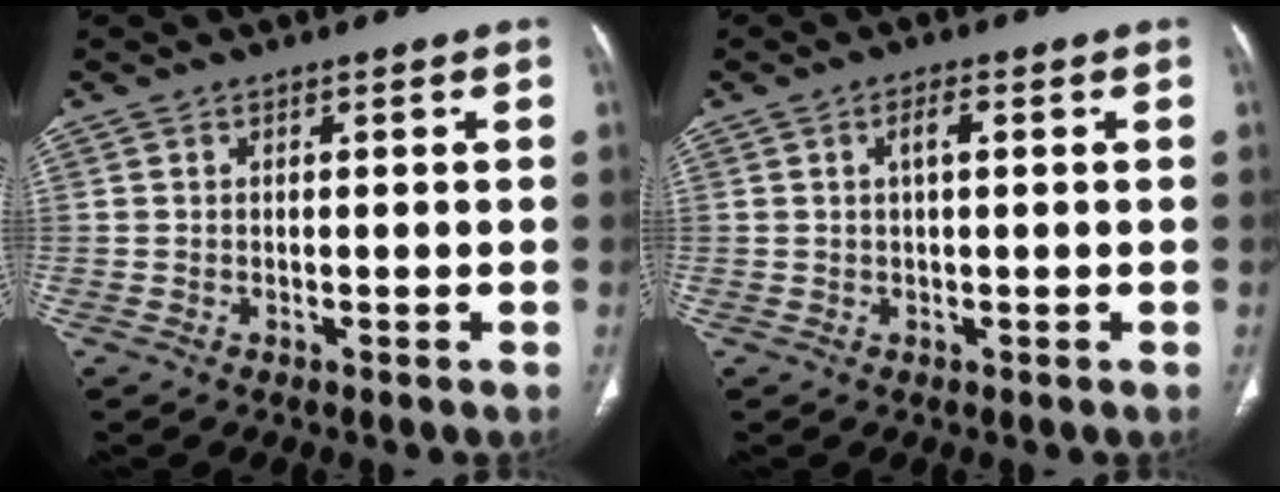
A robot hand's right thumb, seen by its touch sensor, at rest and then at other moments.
{"total": 2.5, "force": [0.6, 0.9, 2.3], "torque": [-0.043, 0.007, 0.012]}